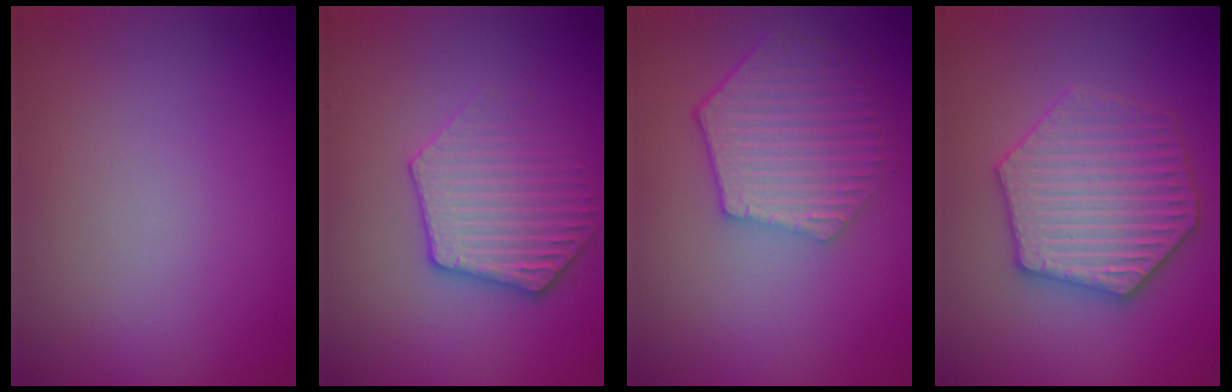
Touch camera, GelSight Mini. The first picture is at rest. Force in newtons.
{"total": 3.6, "press": 3.5, "slide": 0.6}
{"total": 5.9, "press": 4.8, "slide": 3.5}
{"total": 6.1, "press": 6.1, "slide": 1.1}